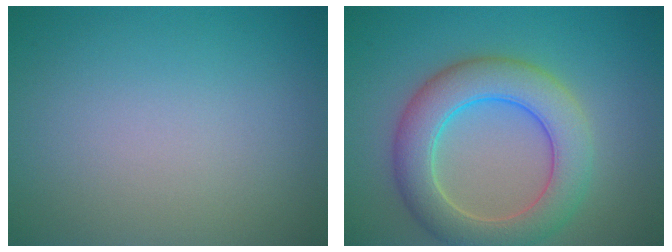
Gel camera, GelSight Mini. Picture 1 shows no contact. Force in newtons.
{"total": 7.0, "press": 7.0, "slide": 0.3}